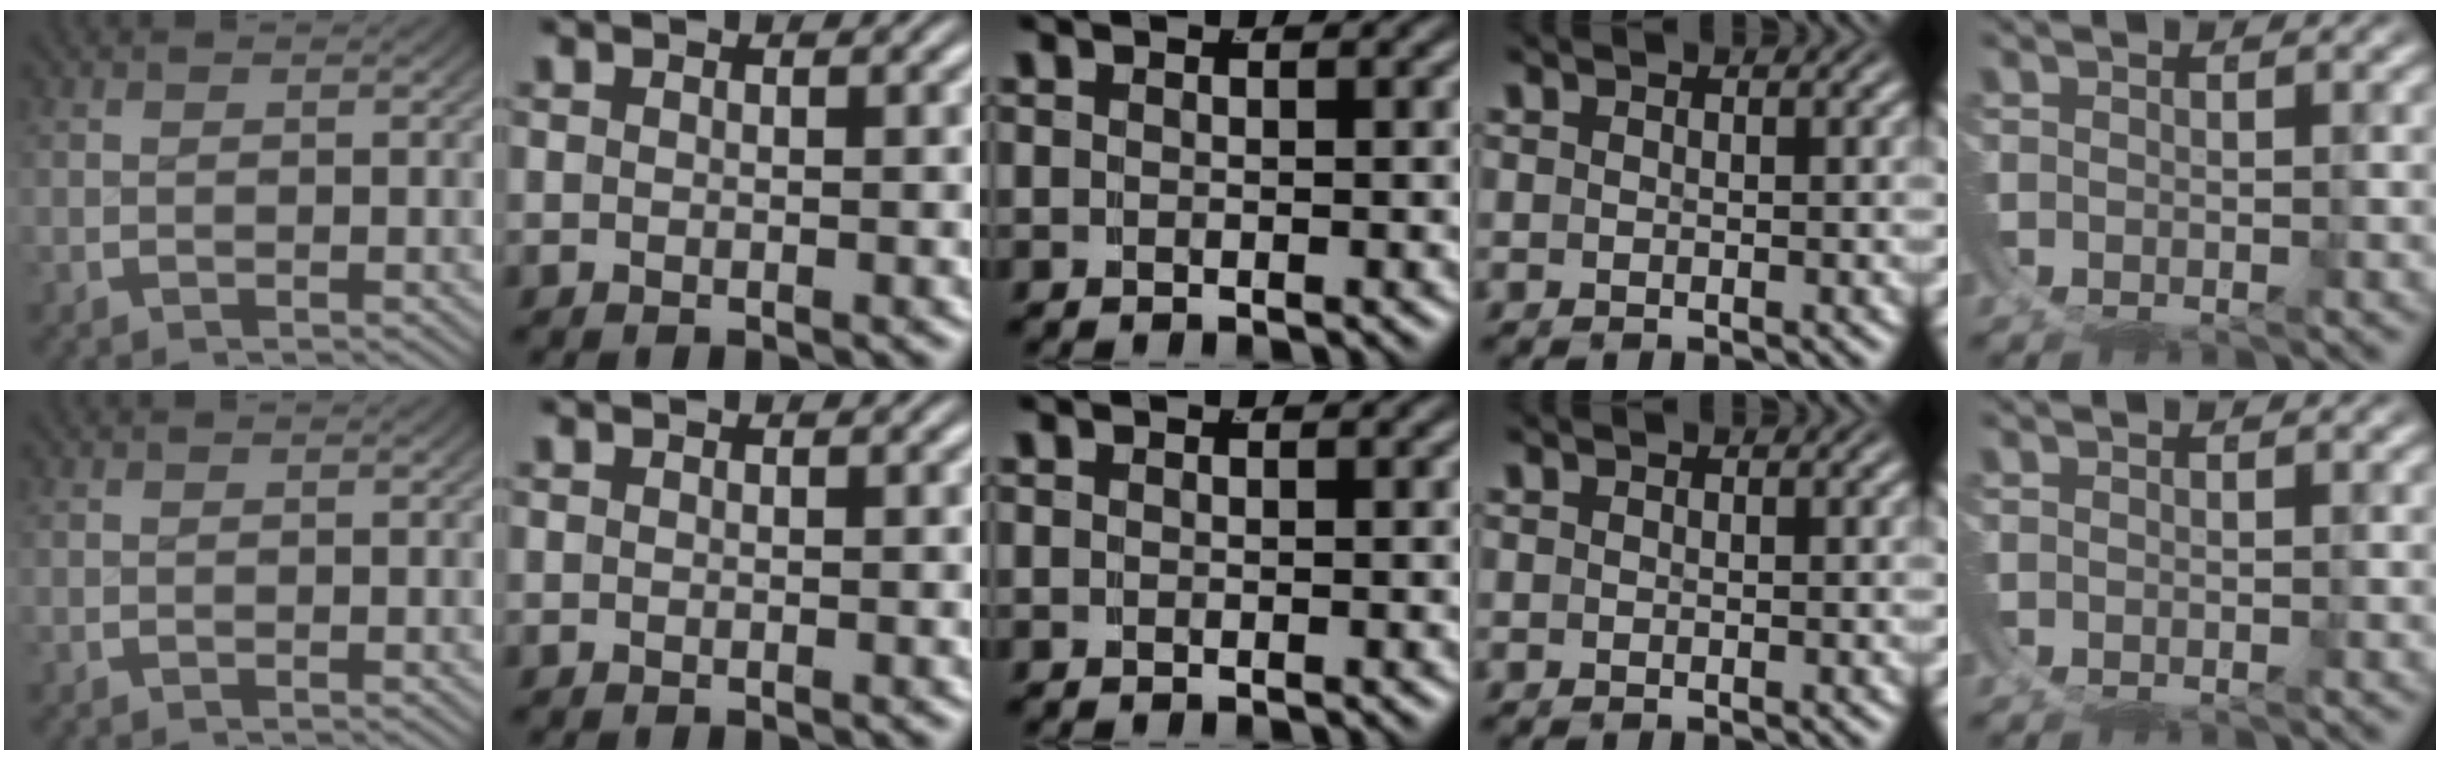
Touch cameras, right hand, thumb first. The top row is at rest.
{}